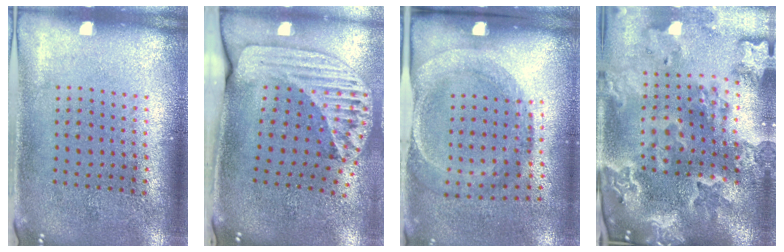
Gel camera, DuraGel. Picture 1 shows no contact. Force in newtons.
{"total": 2.7, "press": 1.8, "slide": 1.9}
{"total": 1.9, "press": 1.2, "slide": 1.5}
{"total": 4.5, "press": 3.6, "slide": 2.6}